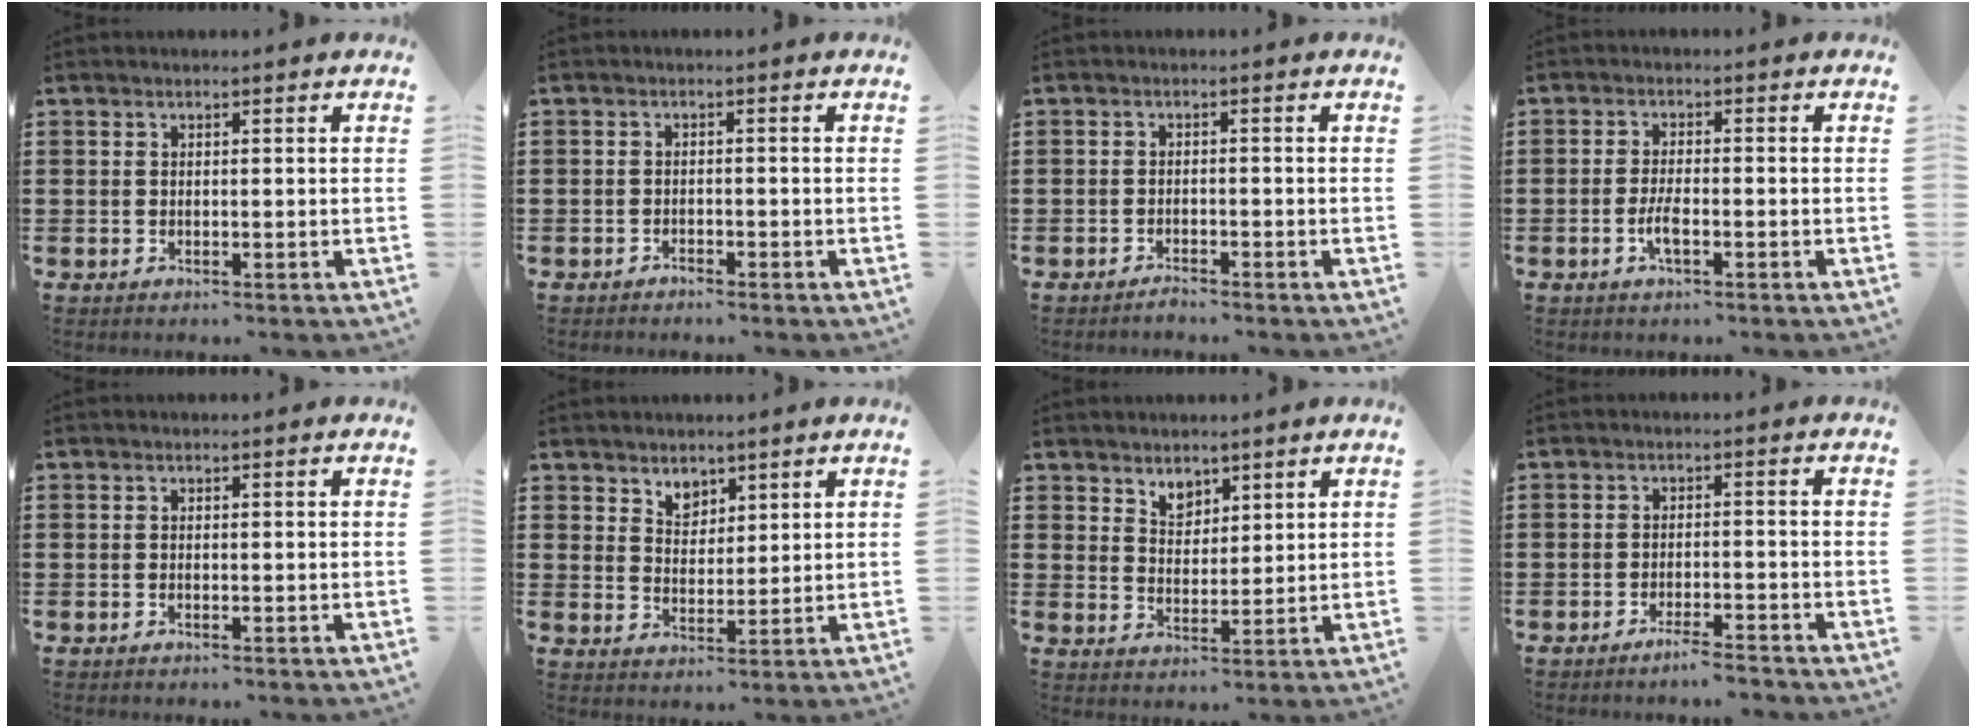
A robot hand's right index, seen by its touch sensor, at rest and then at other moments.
{"total": 1.1, "force": [-1.1, 0.2, 0.0], "torque": [-0.005, 0.003, -0.024]}
{"total": 1.4, "force": [-1.4, -0.1, 0.3], "torque": [-0.011, -0.003, -0.025]}
{"total": 2.9, "force": [-1.1, 0.5, 2.7], "torque": [-0.062, -0.008, -0.023]}
{"total": 0.0}
{"total": 3.4, "force": [2.6, 2.2, 0.3], "torque": [-0.018, 0.006, 0.049]}
{"total": 3.5, "force": [2.8, 2.1, 0.6], "torque": [-0.022, 0.005, 0.052]}
{"total": 2.9, "force": [-2.6, 0.0, 1.3], "torque": [-0.021, 0.002, -0.050]}